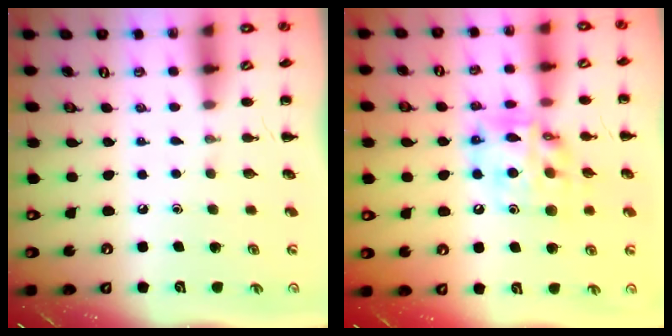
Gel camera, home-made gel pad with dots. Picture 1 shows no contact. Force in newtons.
{"total": 13.9, "press": 13.4, "slide": 3.6}